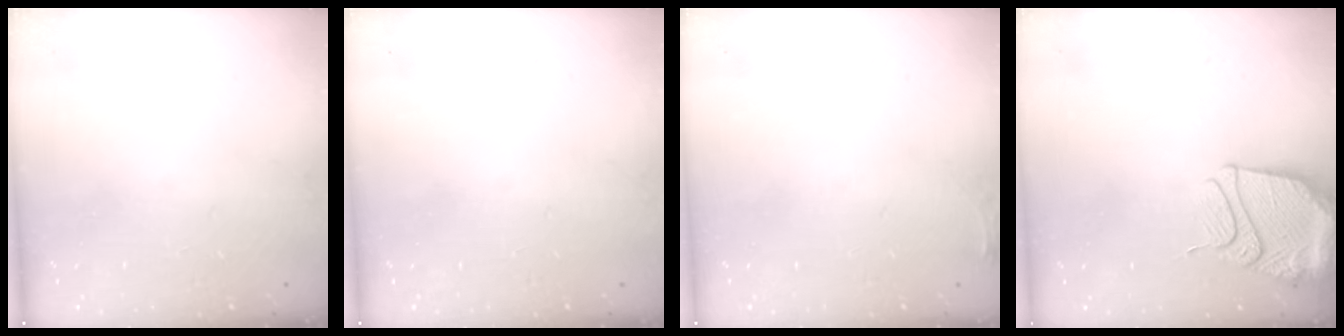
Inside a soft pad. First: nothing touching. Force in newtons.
{"total": 0.0}
{"total": 3.6, "press": 3.6, "slide": 0.5}
{"total": 13.8, "press": 13.7, "slide": 1.4}